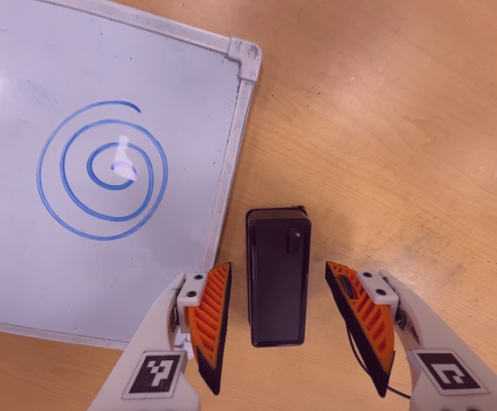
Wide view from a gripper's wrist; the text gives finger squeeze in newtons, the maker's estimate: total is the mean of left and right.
{"total": 0.0}